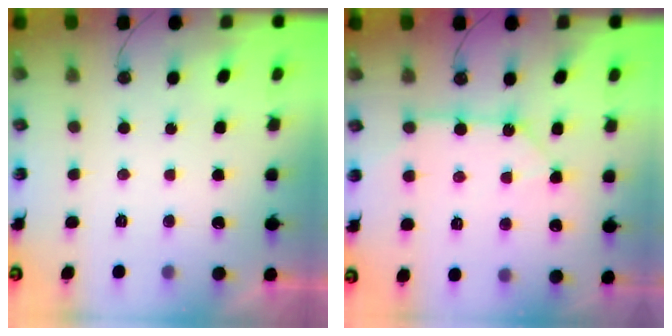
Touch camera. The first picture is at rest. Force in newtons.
{"total": 11.8, "press": 11.7, "slide": 1.3}